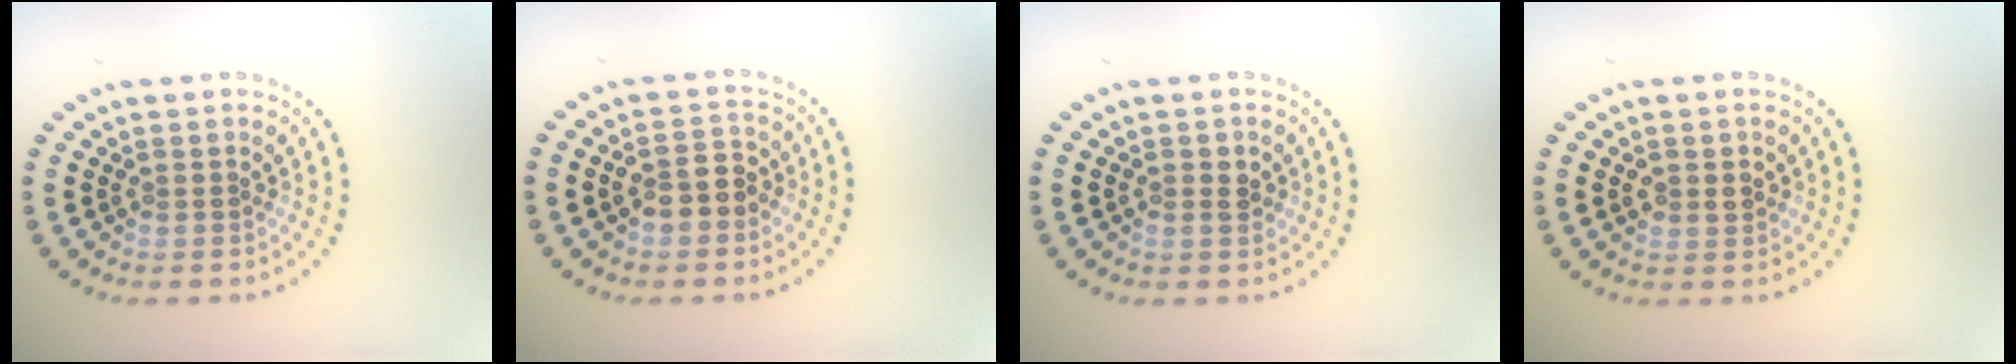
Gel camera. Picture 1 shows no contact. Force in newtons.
{"total": 2.9, "press": 2.8, "slide": 0.5}
{"total": 1.5, "press": 1.5, "slide": 0.1}
{"total": 1.4, "press": 1.4, "slide": 0.5}